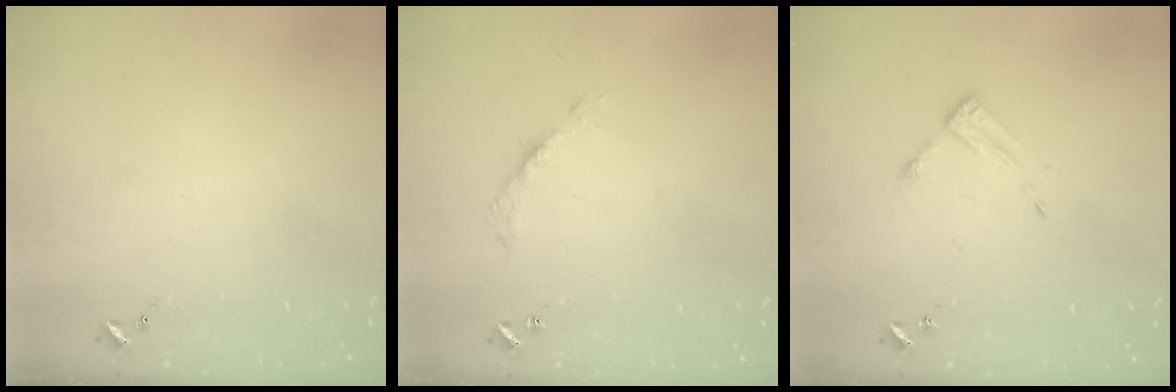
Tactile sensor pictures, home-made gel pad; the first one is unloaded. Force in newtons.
{"total": 5.0, "press": 5.0, "slide": 0.7}
{"total": 3.9, "press": 3.9, "slide": 0.2}